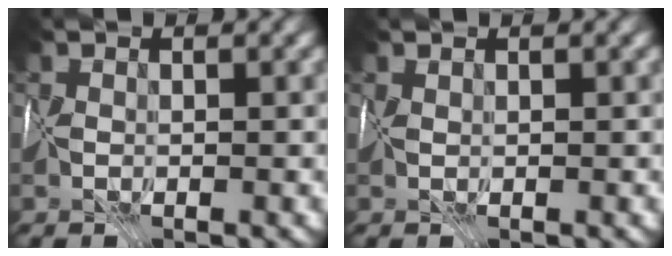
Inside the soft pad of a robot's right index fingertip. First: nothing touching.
{"total": 0.6, "force": [0.5, 0.1, 0.3], "torque": [-0.014, 0.001, 0.014]}